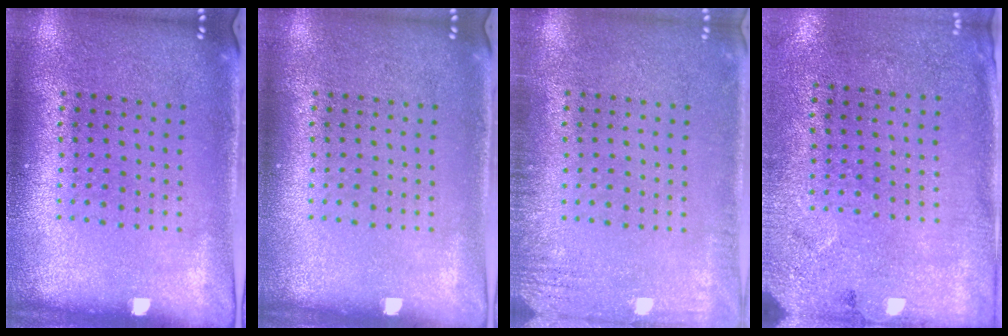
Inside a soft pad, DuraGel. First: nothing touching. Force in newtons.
{"total": 0.0}
{"total": 1.7, "press": 1.7, "slide": 0.2}
{"total": 2.7, "press": 2.2, "slide": 1.6}